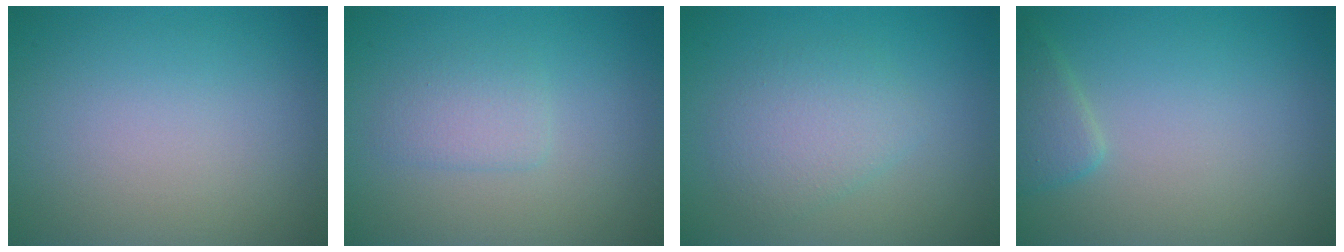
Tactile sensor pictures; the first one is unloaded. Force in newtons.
{"total": 1.8, "press": 1.8, "slide": 0.1}
{"total": 3.0, "press": 3.0, "slide": 0.1}
{"total": 1.8, "press": 1.8, "slide": 0.1}